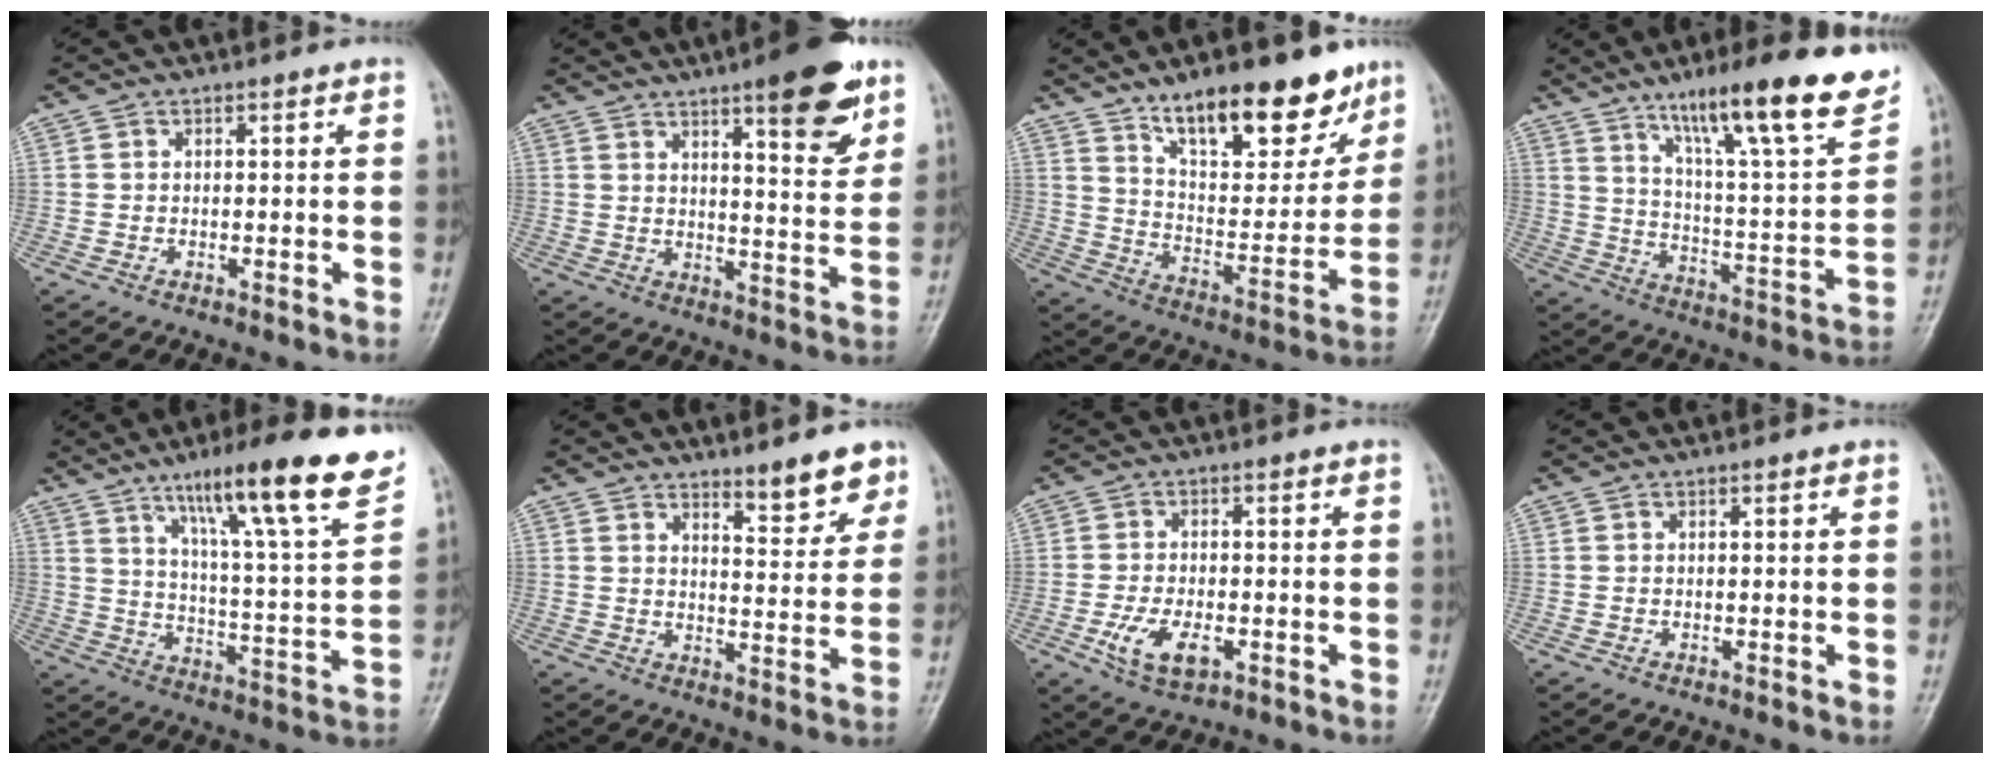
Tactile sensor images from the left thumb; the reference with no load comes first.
{"total": 13.1, "force": [7.9, 3.2, 9.9], "torque": [-0.110, -0.043, 0.107]}
{"total": 20.0, "force": [13.6, 7.7, 12.5], "torque": [-0.135, -0.077, 0.224]}
{"total": 22.9, "force": [14.7, 3.7, 17.2], "torque": [-0.234, -0.055, 0.232]}
{"total": 21.8, "force": [13.6, 2.5, 16.8], "torque": [-0.227, -0.050, 0.210]}
{"total": 7.3, "force": [5.7, 2.0, 4.2], "torque": [-0.035, -0.044, 0.081]}
{"total": 7.0, "force": [-2.6, 3.8, 5.3], "torque": [-0.101, 0.003, -0.042]}
{"total": 0.0}